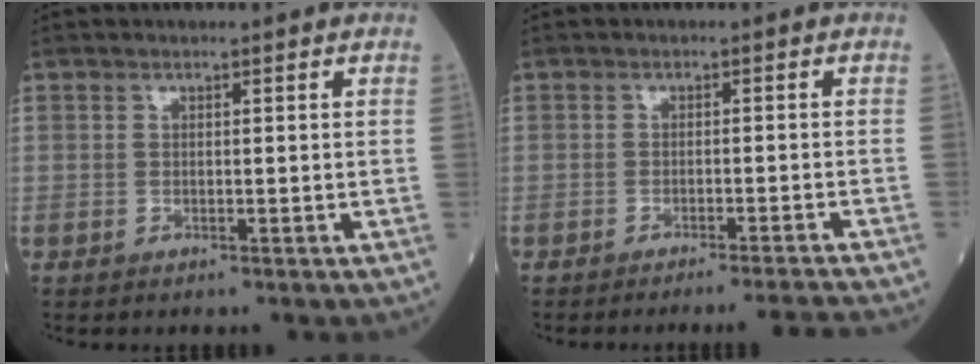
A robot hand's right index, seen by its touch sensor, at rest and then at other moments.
{"total": 6.6, "force": [-6.2, -2.0, 1.3], "torque": [-0.002, -0.011, -0.081]}